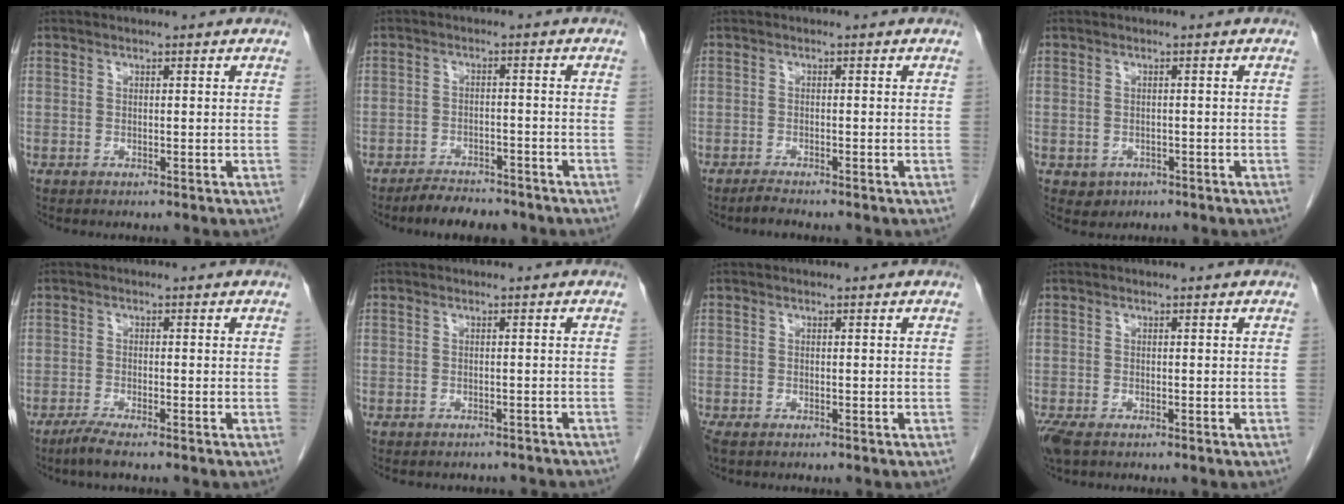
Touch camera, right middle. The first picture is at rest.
{"total": 5.8, "force": [-5.1, 2.0, 1.7], "torque": [-0.026, -0.004, -0.077]}
{"total": 1.4, "force": [-1.3, -0.2, 0.5], "torque": [-0.017, -0.005, -0.025]}
{"total": 2.0, "force": [-0.8, 1.7, 0.5], "torque": [-0.005, 0.005, -0.002]}
{"total": 2.5, "force": [-2.0, -0.2, 1.5], "torque": [-0.039, -0.007, -0.043]}
{"total": 6.9, "force": [-6.2, 2.4, 1.7], "torque": [-0.019, 0.002, -0.062]}
{"total": 2.2, "force": [-1.6, 1.1, 1.2], "torque": [-0.029, -0.007, -0.025]}
{"total": 4.1, "force": [-2.7, 1.7, 2.5], "torque": [-0.059, -0.014, -0.047]}